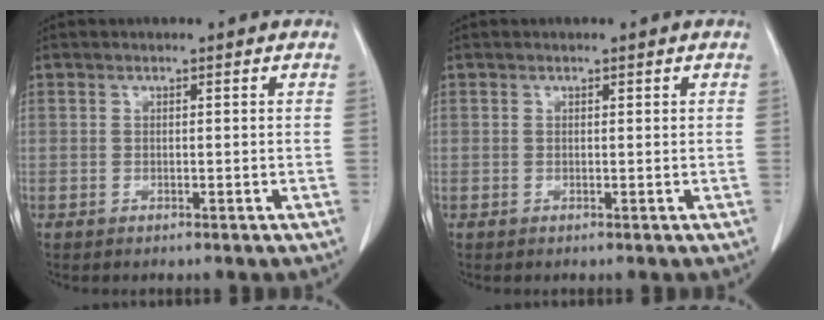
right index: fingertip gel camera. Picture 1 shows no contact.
{"total": 0.0}